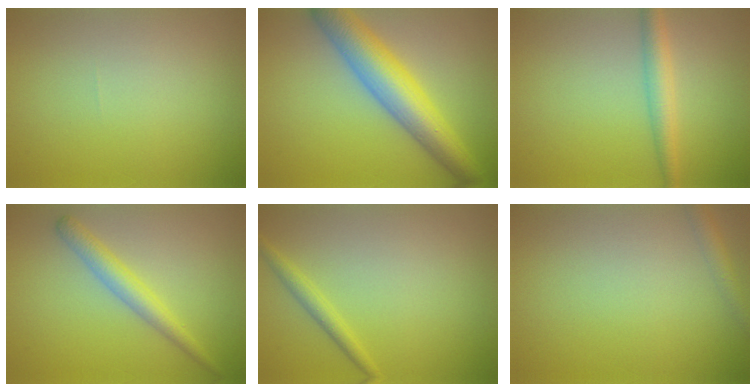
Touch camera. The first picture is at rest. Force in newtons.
{"total": 7.6, "press": 7.6, "slide": 0.1}
{"total": 2.7, "press": 2.7, "slide": 0.1}
{"total": 2.7, "press": 2.7, "slide": 0.1}
{"total": 1.5, "press": 1.5, "slide": 0.0}
{"total": 1.7, "press": 1.7, "slide": 0.1}